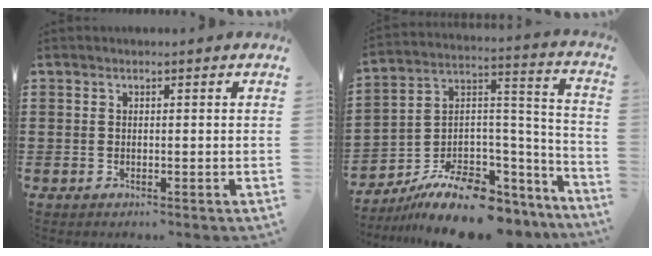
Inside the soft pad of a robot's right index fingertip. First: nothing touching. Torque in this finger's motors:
{"motor_torque": [1.05, -1.09, 1.05, 0.21]}